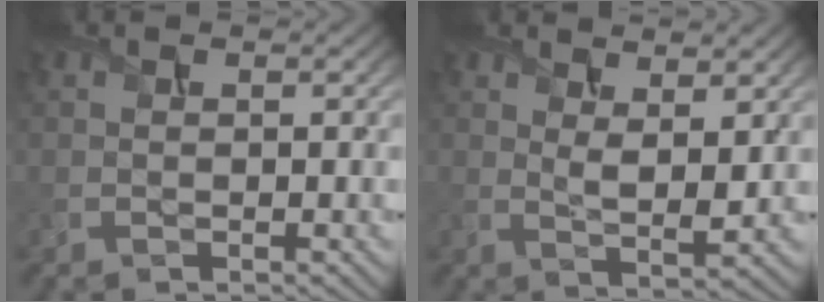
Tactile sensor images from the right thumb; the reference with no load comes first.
{"total": 3.8, "force": [2.0, 1.3, 3.0], "torque": [-0.068, -0.009, 0.040]}